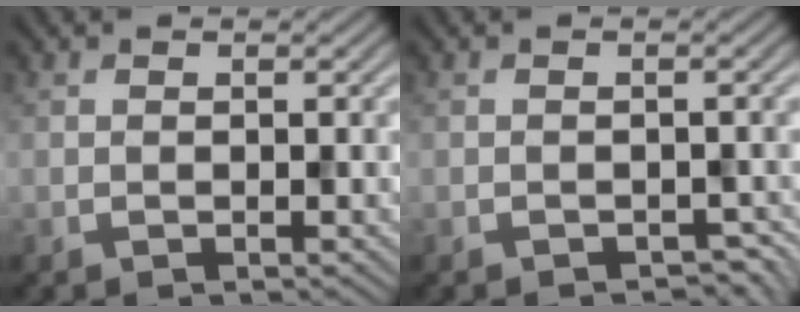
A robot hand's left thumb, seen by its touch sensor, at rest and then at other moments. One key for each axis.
{"total": 1.6, "fx": -1.4, "fy": 0.6, "fz": 0.5, "tx": -0.004, "ty": -0.007, "tz": -0.017}